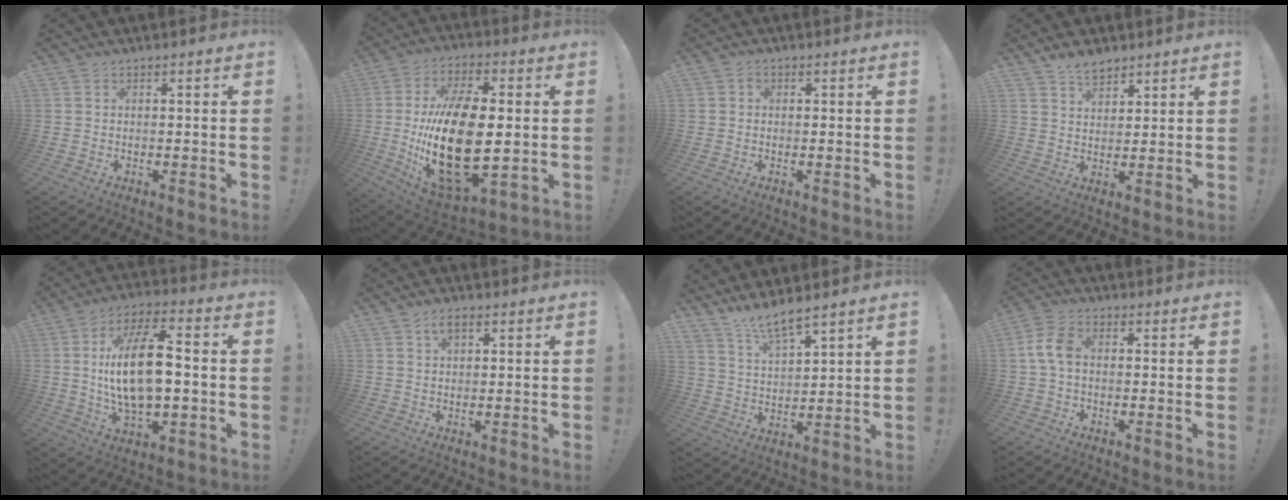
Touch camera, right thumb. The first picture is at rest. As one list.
[{"total": 26.5, "force": [-1.5, 13.3, 22.8], "torque": [-0.453, -0.007, -0.018]}, {"total": 0.9, "force": [0.1, 0.8, -0.1], "torque": [0.001, 0.005, 0.000]}, {"total": 5.6, "force": [4.4, 2.7, 2.2], "torque": [-0.039, -0.020, 0.081]}, {"total": 18.3, "force": [0.2, 8.6, 16.2], "torque": [-0.299, 0.003, -0.005]}, {"total": 3.4, "force": [1.7, 1.8, 2.4], "torque": [-0.038, 0.001, 0.027]}, {"total": 7.7, "force": [6.8, 1.1, 3.4], "torque": [-0.075, -0.041, 0.127]}, {"total": 6.8, "force": [0.0, 4.1, 5.4], "torque": [-0.118, 0.011, 0.002]}]